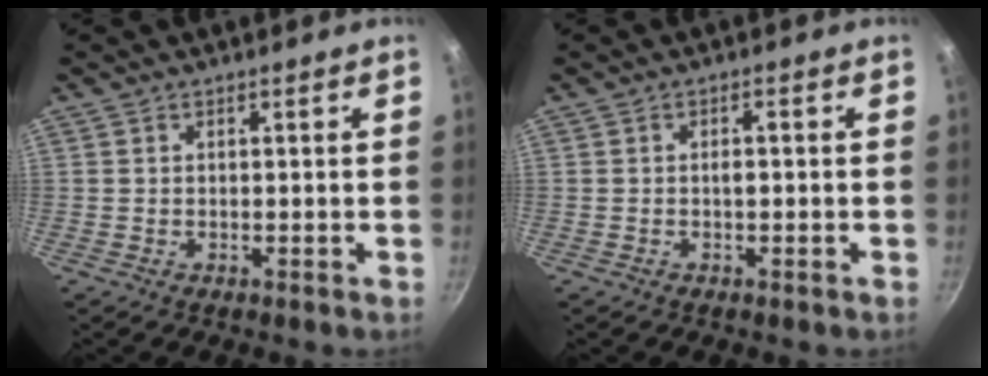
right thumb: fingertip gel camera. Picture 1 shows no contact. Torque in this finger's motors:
{"motor_torque": [0.17, 0.40, 0.31, 0.27, 0.06]}